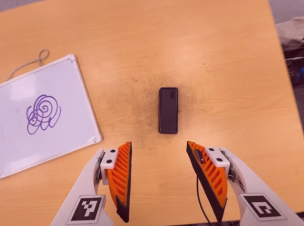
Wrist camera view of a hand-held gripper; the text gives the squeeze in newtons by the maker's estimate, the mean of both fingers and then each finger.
{"total": 0.0}